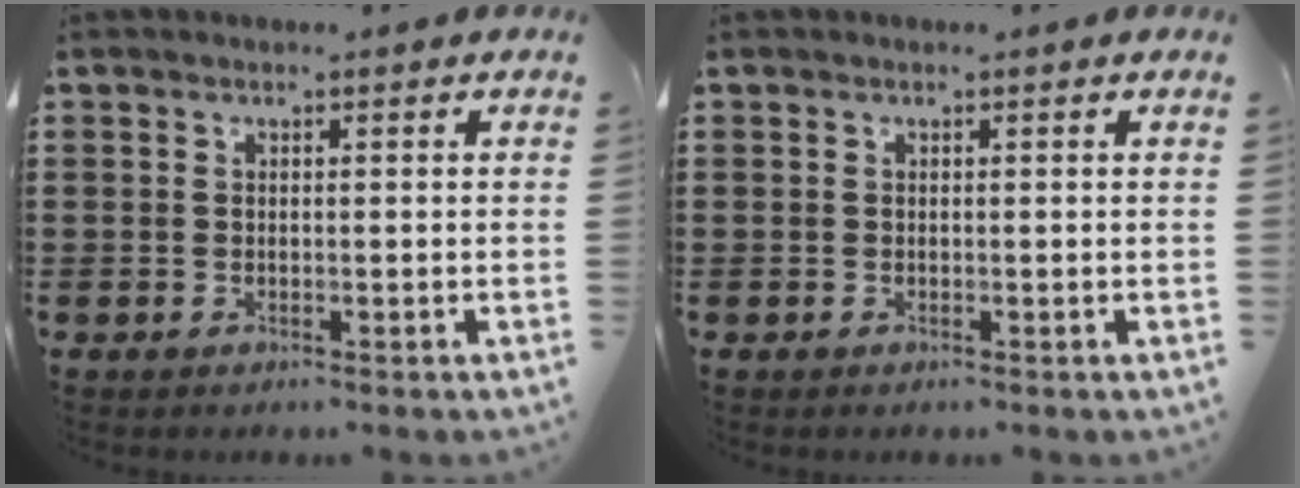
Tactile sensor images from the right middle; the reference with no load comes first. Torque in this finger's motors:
{"motor_torque": [-0.06, 0.01, 0.06, 0.02]}